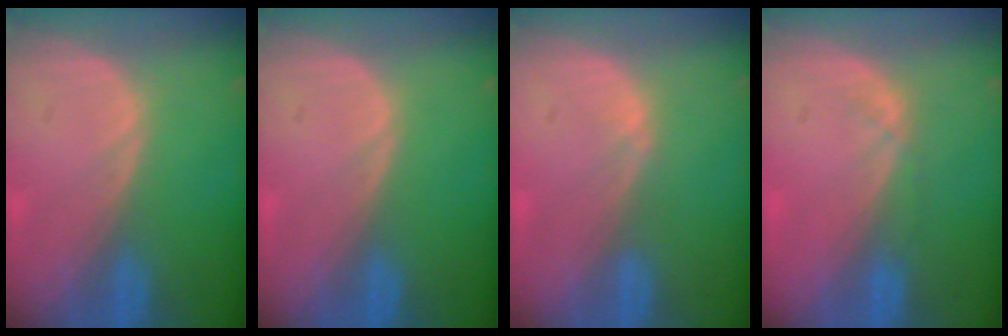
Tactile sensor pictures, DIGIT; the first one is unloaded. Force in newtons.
{"total": 0.0}
{"total": 0.7, "press": 0.7, "slide": 0.3}
{"total": 1.7, "press": 1.5, "slide": 0.8}